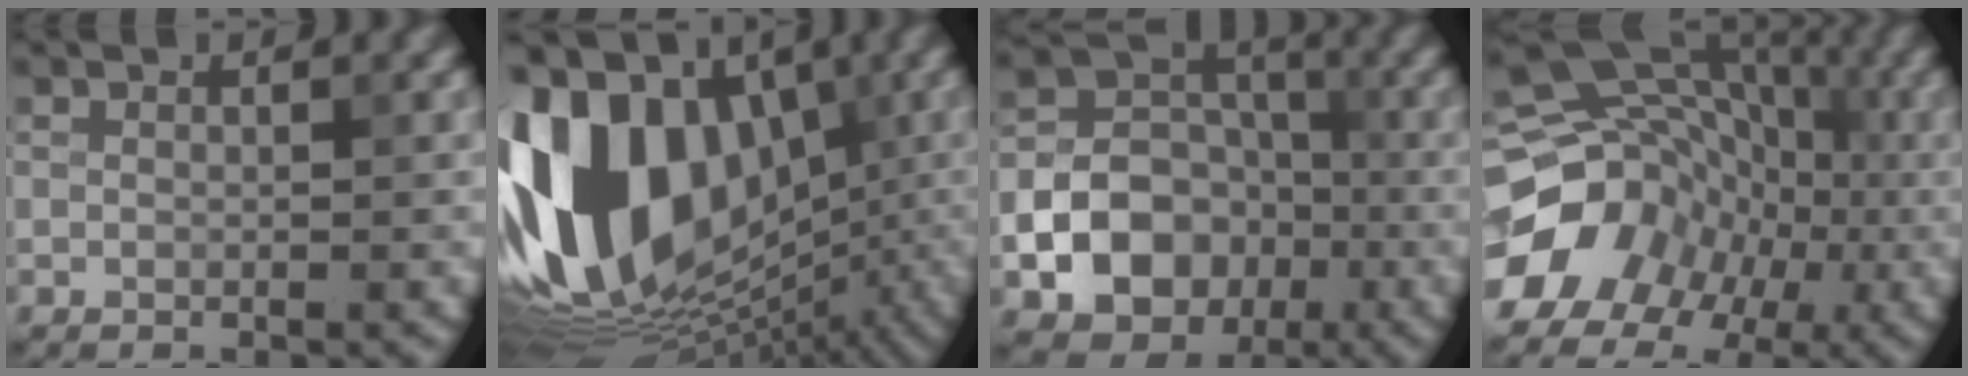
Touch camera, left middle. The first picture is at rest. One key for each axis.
{"total": 18.7, "fx": 1.0, "fy": 12.3, "fz": 14.0, "tx": -0.250, "ty": 0.033, "tz": 0.010}
{"total": 11.1, "fx": -3.7, "fy": 9.1, "fz": 5.2, "tx": -0.079, "ty": -0.023, "tz": -0.086}
{"total": 13.9, "fx": -5.0, "fy": 11.9, "fz": 5.1, "tx": -0.100, "ty": -0.015, "tz": -0.100}